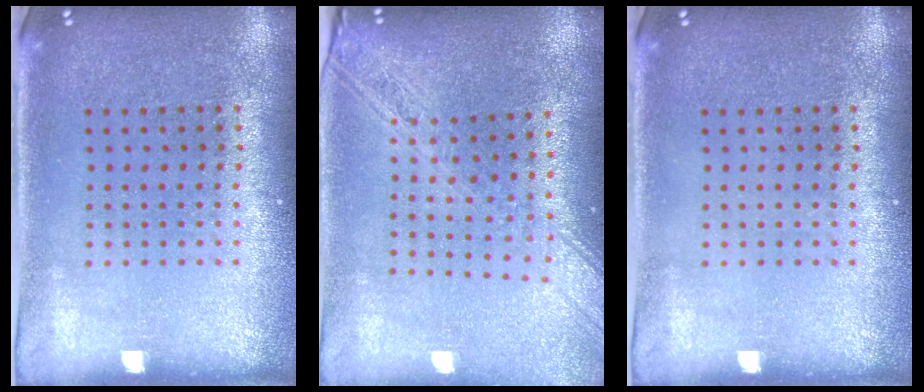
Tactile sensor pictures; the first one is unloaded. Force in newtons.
{"total": 2.2, "press": 1.8, "slide": 1.2}
{"total": 0.0}